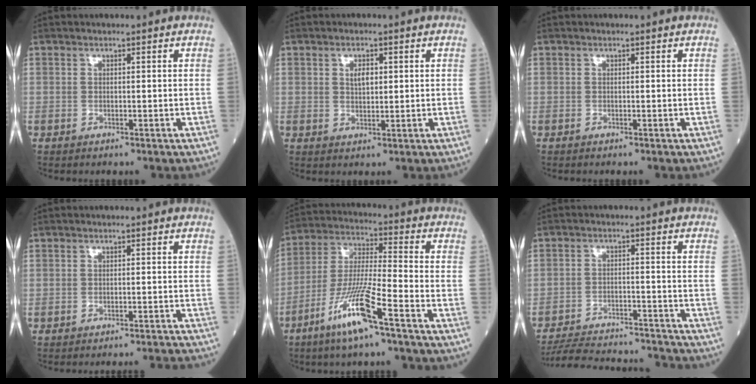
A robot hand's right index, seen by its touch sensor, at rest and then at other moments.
{"total": 2.5, "force": [0.8, 1.3, 2.0], "torque": [-0.033, 0.000, 0.013]}
{"total": 0.0}
{"total": 6.5, "force": [-6.3, -1.5, 0.6], "torque": [0.000, -0.012, -0.074]}
{"total": 11.8, "force": [-6.8, 0.0, 9.6], "torque": [-0.198, -0.017, -0.137]}
{"total": 15.3, "force": [-14.8, 1.5, 3.4], "torque": [-0.070, 0.001, -0.211]}